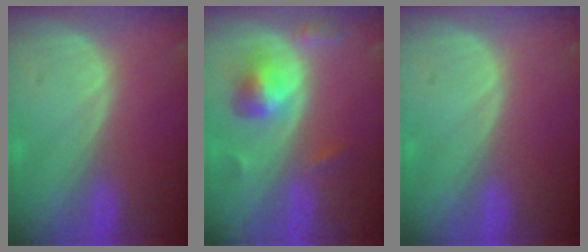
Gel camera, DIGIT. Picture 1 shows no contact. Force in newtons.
{"total": 5.7, "press": 5.2, "slide": 2.4}
{"total": 0.0}